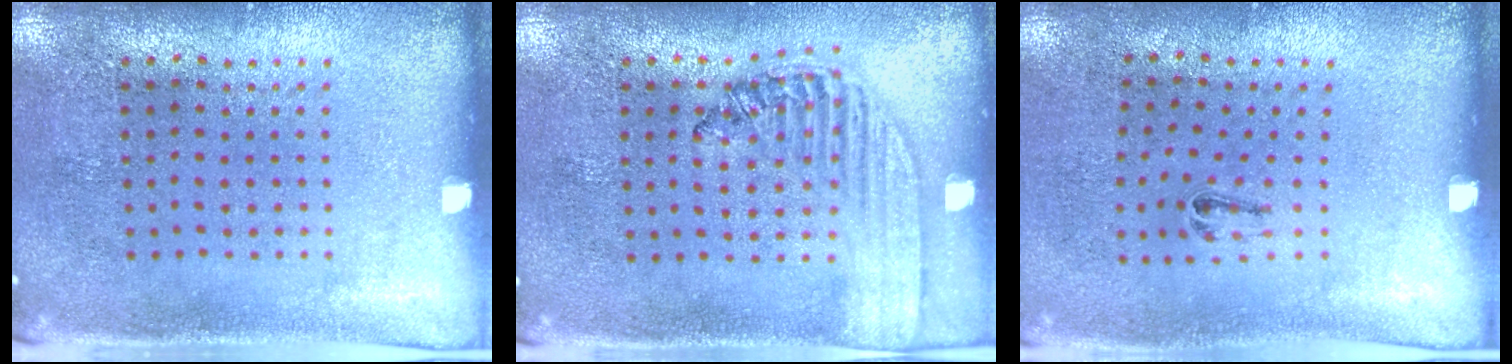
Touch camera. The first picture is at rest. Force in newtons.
{"total": 1.5, "press": 1.4, "slide": 0.6}
{"total": 0.5, "press": 0.3, "slide": 0.5}